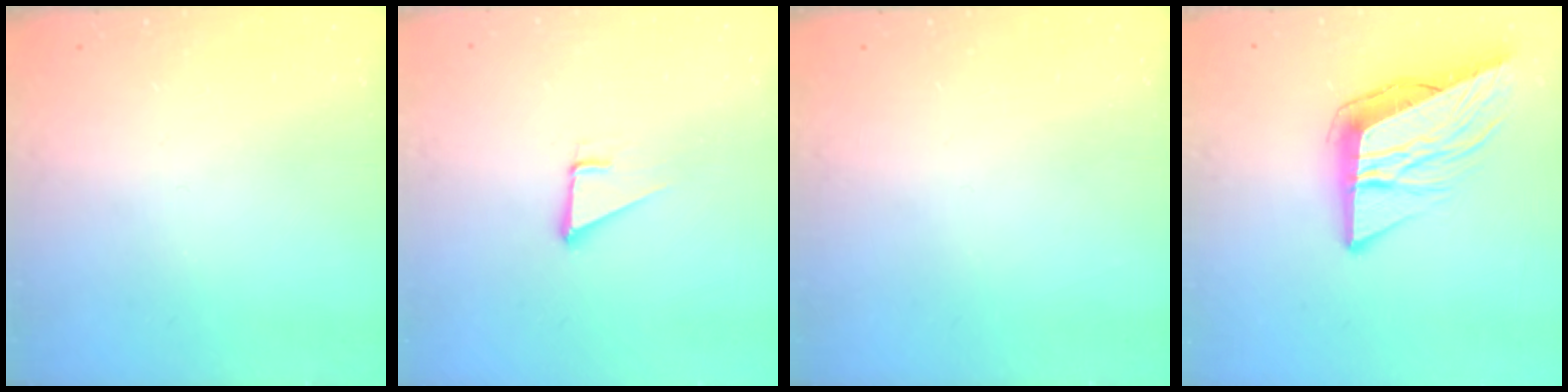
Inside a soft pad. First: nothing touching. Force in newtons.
{"total": 4.4, "press": 3.8, "slide": 2.3}
{"total": 0.0}
{"total": 12.7, "press": 12.2, "slide": 3.4}